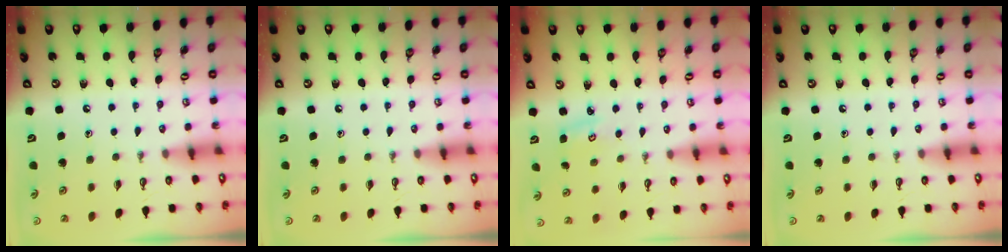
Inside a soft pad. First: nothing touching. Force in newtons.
{"total": 0.0}
{"total": 2.8, "press": 2.8, "slide": 0.2}
{"total": 0.0}